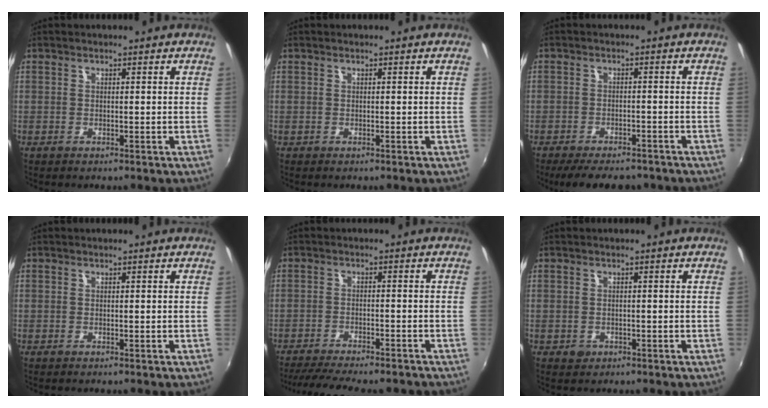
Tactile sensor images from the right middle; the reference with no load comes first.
{"total": 0.0}
{"total": 9.7, "force": [-7.8, 3.6, 4.5], "torque": [-0.099, -0.011, -0.115]}
{"total": 0.0}
{"total": 13.5, "force": [-11.7, 2.1, 6.4], "torque": [-0.133, -0.028, -0.169]}
{"total": 1.5, "force": [-0.6, 1.3, 0.4], "torque": [-0.008, -0.003, -0.007]}